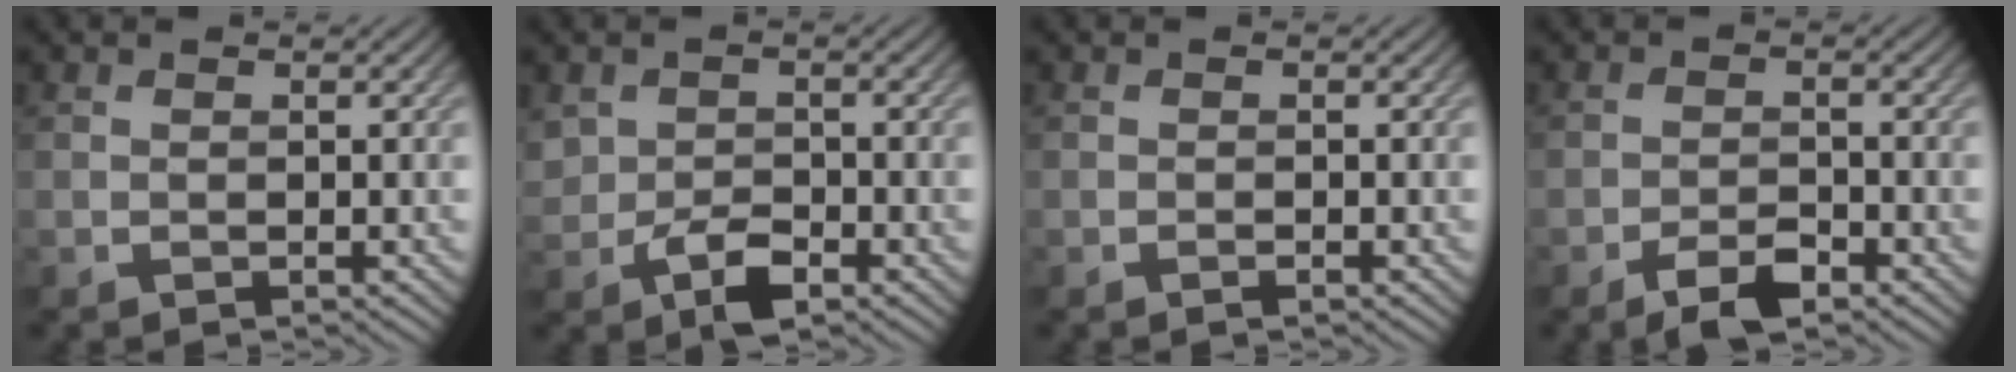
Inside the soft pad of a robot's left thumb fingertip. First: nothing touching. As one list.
[{"total": 4.2, "force": [-1.7, 2.7, 2.7], "torque": [-0.056, -0.011, -0.033]}, {"total": 1.0, "force": [-0.6, 0.1, 0.7], "torque": [-0.015, -0.001, -0.012]}, {"total": 3.7, "force": [-2.6, 1.1, 2.4], "torque": [-0.046, 0.001, -0.049]}]